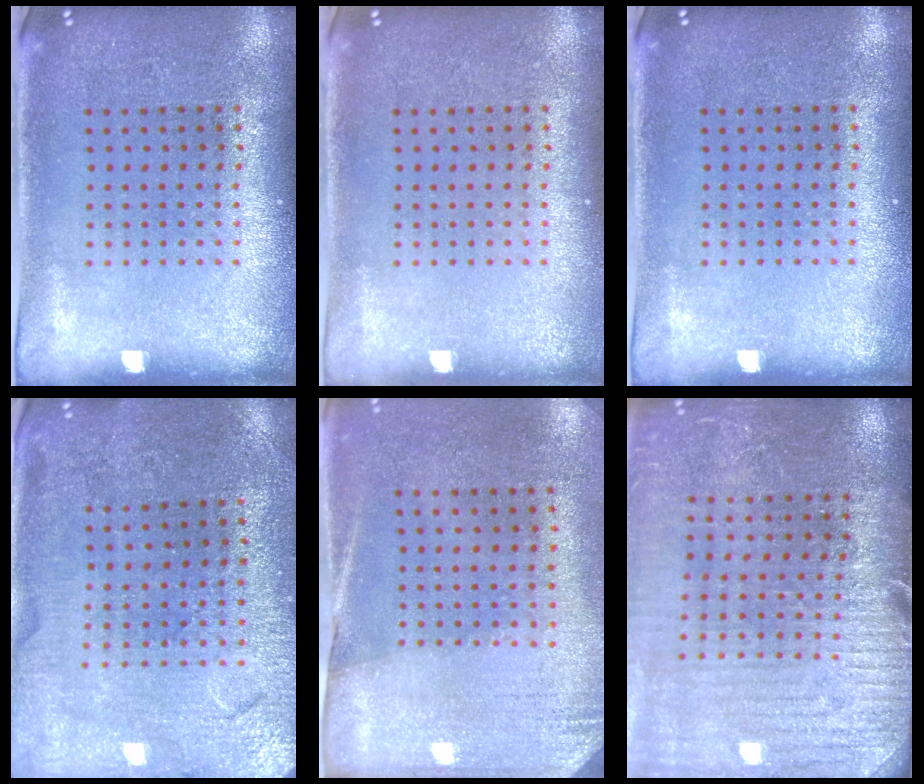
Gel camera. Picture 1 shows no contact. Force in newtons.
{"total": 0.0}
{"total": 0.0}
{"total": 1.3, "press": 1.3, "slide": 0.1}
{"total": 2.6, "press": 2.3, "slide": 1.3}
{"total": 2.9, "press": 2.9, "slide": 0.6}